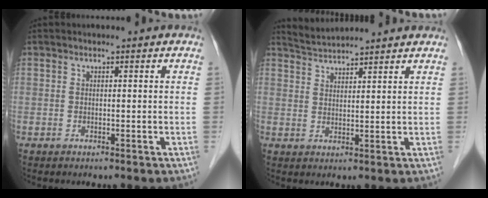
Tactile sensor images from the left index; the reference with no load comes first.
{"total": 6.0, "force": [5.9, -0.1, 1.1], "torque": [-0.026, 0.029, 0.093]}